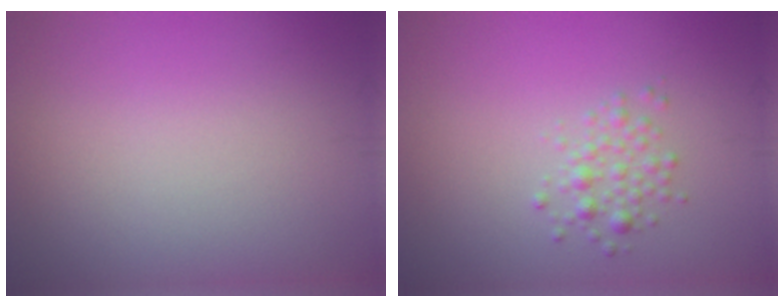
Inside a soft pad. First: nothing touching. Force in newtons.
{"total": 1.7, "press": 1.7, "slide": 0.1}